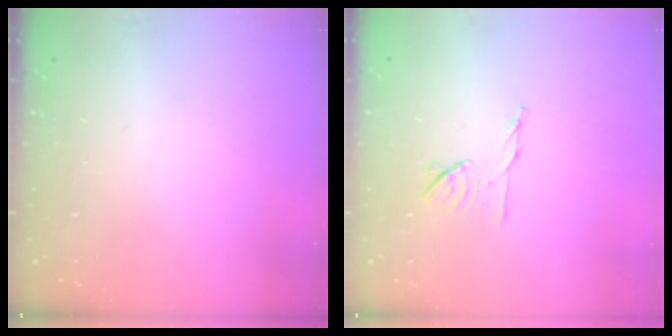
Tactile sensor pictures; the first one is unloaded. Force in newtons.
{"total": 7.1, "press": 7.0, "slide": 1.2}